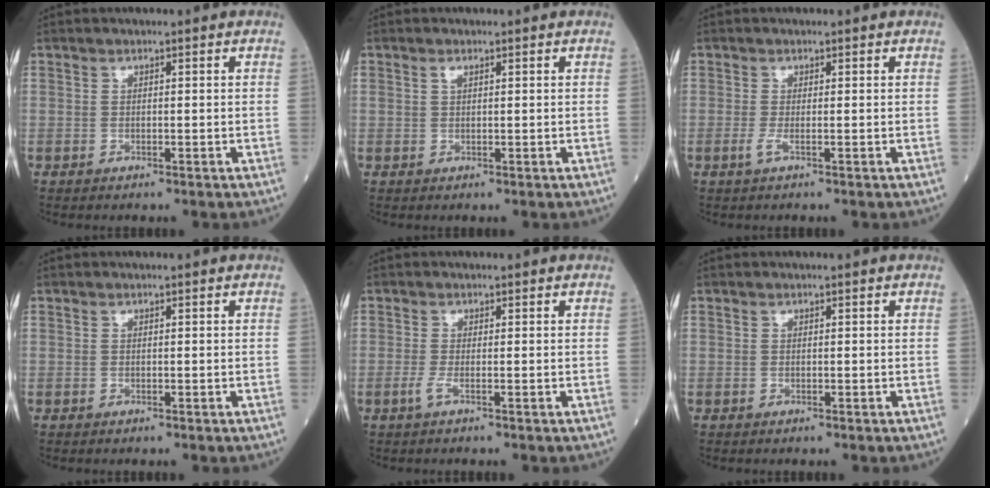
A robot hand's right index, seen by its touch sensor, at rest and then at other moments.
{"total": 0.9, "force": [0.5, 0.3, 0.6], "torque": [-0.014, 0.005, 0.010]}
{"total": 1.1, "force": [-0.4, -0.2, 1.0], "torque": [-0.027, -0.004, -0.010]}
{"total": 0.0}
{"total": 1.2, "force": [-0.6, -0.2, 1.1], "torque": [-0.027, -0.004, -0.014]}
{"total": 0.0}